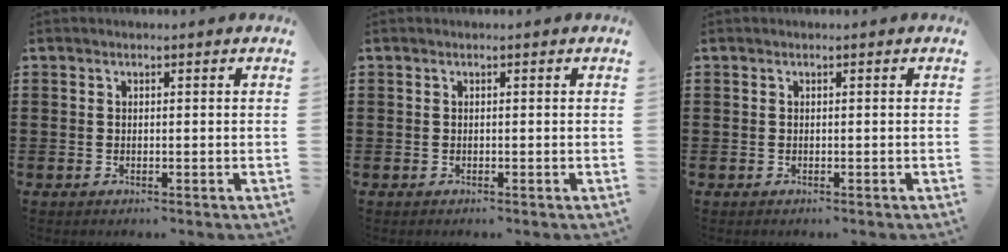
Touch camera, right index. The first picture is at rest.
{"total": 0.0}
{"total": 0.0}